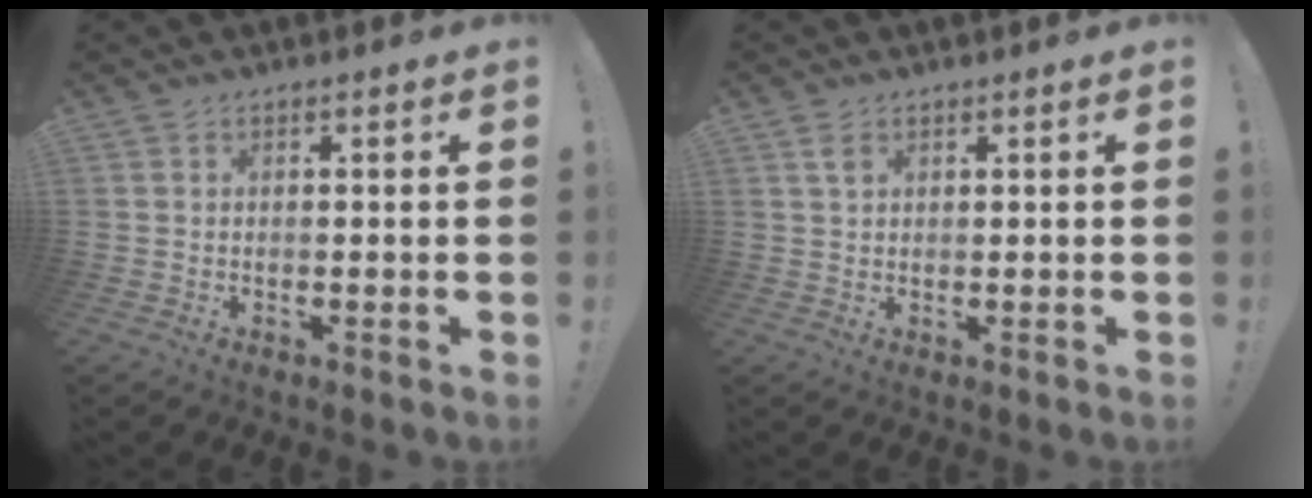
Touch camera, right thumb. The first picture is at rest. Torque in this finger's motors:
{"motor_torque": [-0.01, 0.03, 0.09, 0.34, -0.04]}